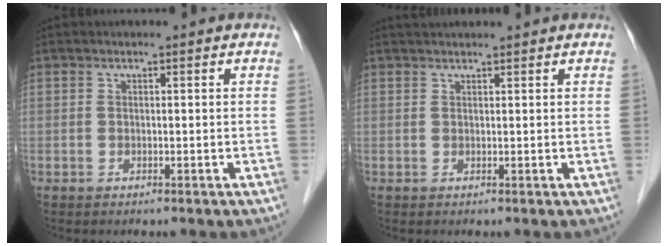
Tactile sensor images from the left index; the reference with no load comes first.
{"total": 3.2, "force": [3.1, 0.0, 0.9], "torque": [-0.010, 0.032, 0.049]}